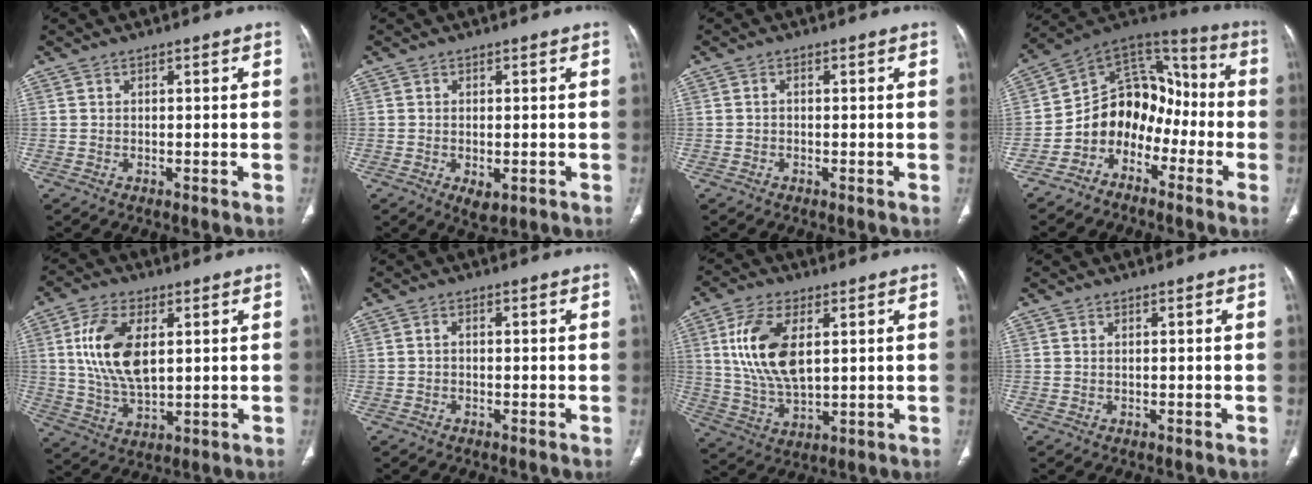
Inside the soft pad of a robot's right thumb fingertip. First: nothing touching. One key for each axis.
{"total": 3.4, "fx": -1.1, "fy": 1.8, "fz": 2.7, "tx": -0.045, "ty": -0.006, "tz": -0.010}
{"total": 0.7, "fx": -0.2, "fy": 0.5, "fz": 0.4, "tx": -0.005, "ty": 0.001, "tz": -0.007}
{"total": 13.2, "fx": -5.6, "fy": 10.2, "fz": 6.2, "tx": -0.052, "ty": 0.102, "tz": -0.110}
{"total": 12.9, "fx": 2.9, "fy": 6.8, "fz": 10.6, "tx": -0.202, "ty": -0.011, "tz": 0.059}
{"total": 0.9, "fx": -0.2, "fy": 0.6, "fz": 0.6, "tx": -0.008, "ty": 0.002, "tz": -0.006}
{"total": 13.5, "fx": 3.3, "fy": 7.0, "fz": 11.1, "tx": -0.217, "ty": -0.013, "tz": 0.069}
{"total": 0.0}